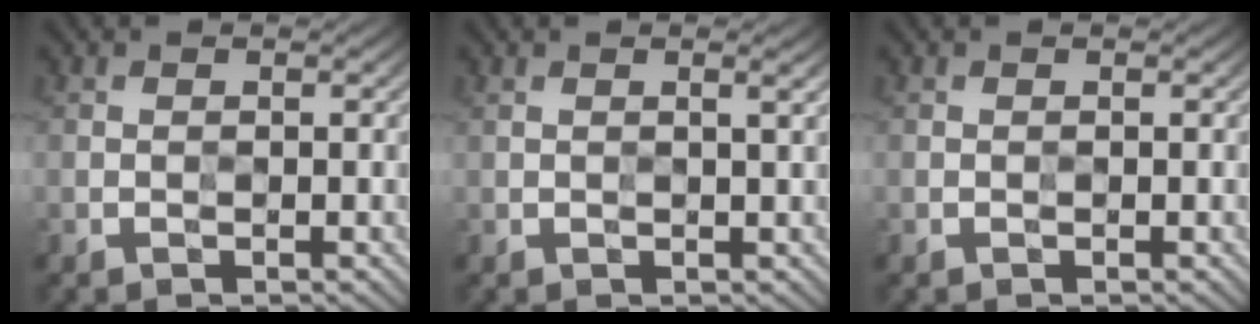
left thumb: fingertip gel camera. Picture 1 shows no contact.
{"total": 1.2, "force": [0.6, 0.1, 1.1], "torque": [-0.022, 0.003, 0.005]}
{"total": 0.0}